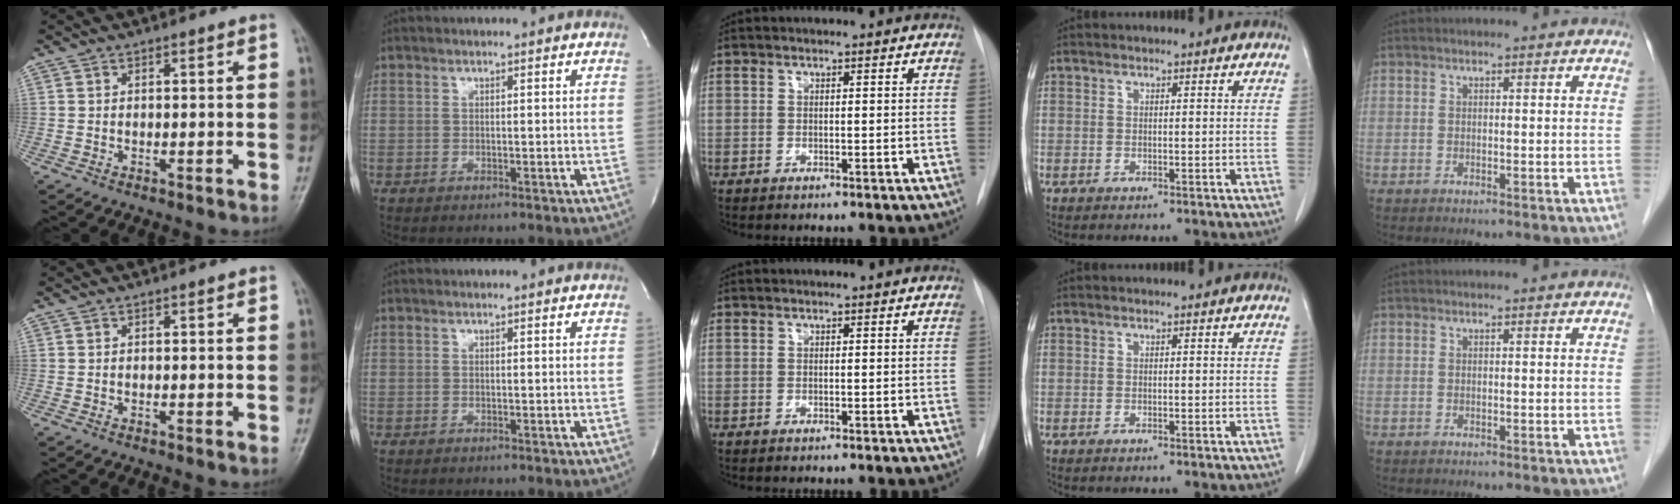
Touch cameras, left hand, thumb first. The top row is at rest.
{}